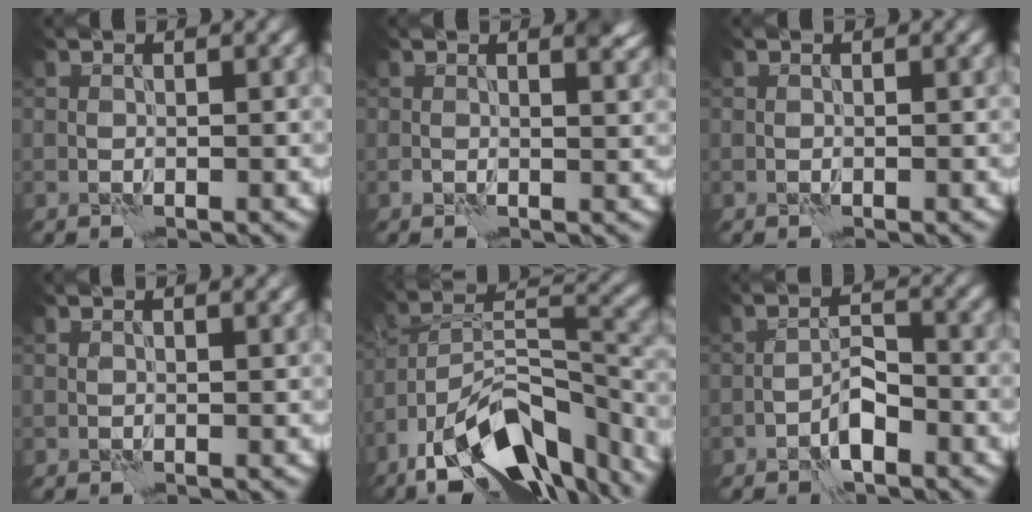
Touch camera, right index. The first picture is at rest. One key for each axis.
{"total": 1.9, "fx": 0.6, "fy": 0.7, "fz": 1.7, "tx": -0.020, "ty": -0.003, "tz": 0.008}
{"total": 0.0}
{"total": 1.0, "fx": 0.8, "fy": 0.2, "fz": 0.6, "tx": -0.009, "ty": 0.001, "tz": 0.009}
{"total": 14.1, "fx": -10.0, "fy": 5.4, "fz": 8.5, "tx": -0.156, "ty": 0.014, "tz": -0.159}
{"total": 2.5, "fx": -1.6, "fy": 0.8, "fz": 1.8, "tx": -0.028, "ty": 0.010, "tz": -0.033}